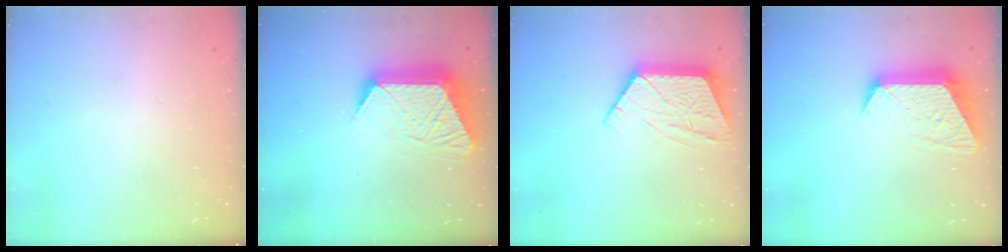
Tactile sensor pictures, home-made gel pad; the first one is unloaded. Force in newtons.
{"total": 15.5, "press": 15.5, "slide": 1.1}
{"total": 12.1, "press": 12.1, "slide": 0.8}
{"total": 12.1, "press": 12.1, "slide": 1.0}